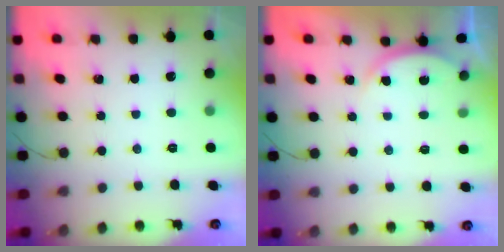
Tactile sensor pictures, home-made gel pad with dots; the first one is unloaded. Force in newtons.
{"total": 2.4, "press": 2.4, "slide": 0.3}